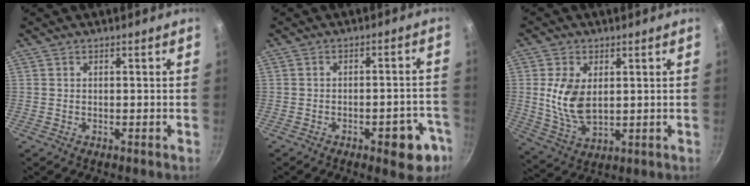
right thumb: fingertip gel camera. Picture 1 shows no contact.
{"total": 9.0, "force": [-4.6, 3.6, 6.8], "torque": [-0.048, 0.031, -0.052]}
{"total": 9.7, "force": [1.5, 5.8, 7.6], "torque": [-0.147, -0.018, 0.036]}